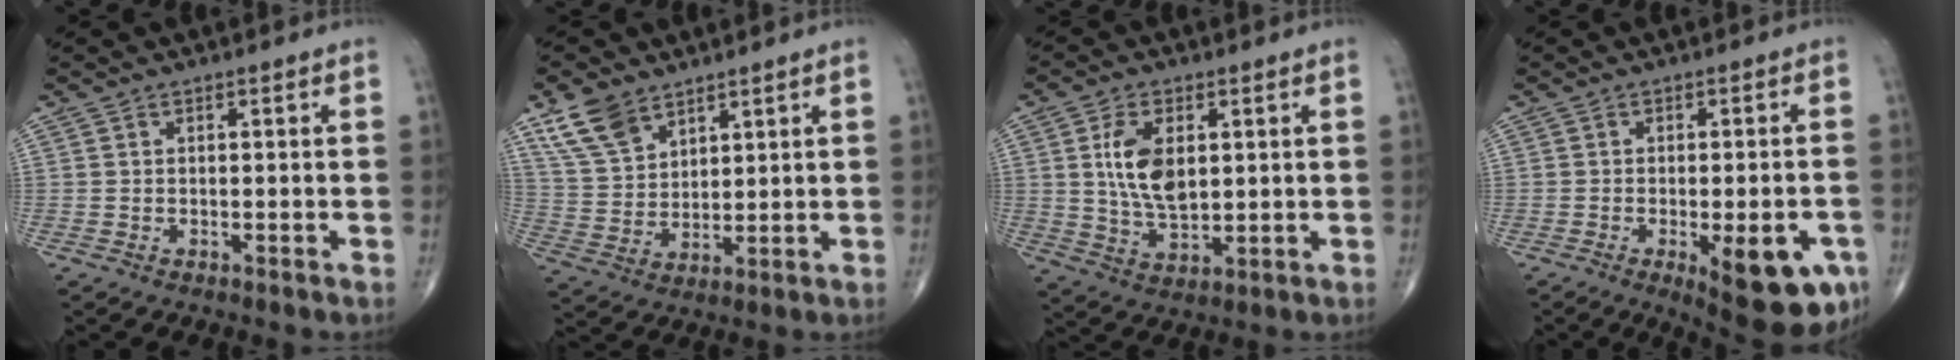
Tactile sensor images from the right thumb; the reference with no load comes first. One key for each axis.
{"total": 9.4, "fx": 6.4, "fy": 5.3, "fz": 4.5, "tx": -0.076, "ty": -0.022, "tz": 0.135}
{"total": 8.3, "fx": 1.7, "fy": 4.7, "fz": 6.6, "tx": -0.113, "ty": -0.010, "tz": 0.037}
{"total": 13.5, "fx": -5.3, "fy": 4.6, "fz": 11.6, "tx": -0.110, "ty": 0.005, "tz": -0.056}